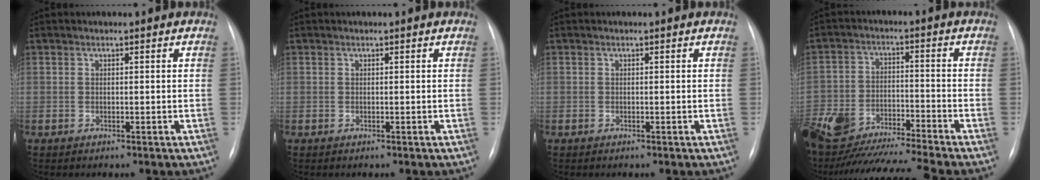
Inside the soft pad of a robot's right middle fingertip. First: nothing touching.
{"total": 0.0}
{"total": 0.0}
{"total": 20.5, "force": [-18.2, 1.7, 9.4], "torque": [-0.221, -0.020, -0.305]}